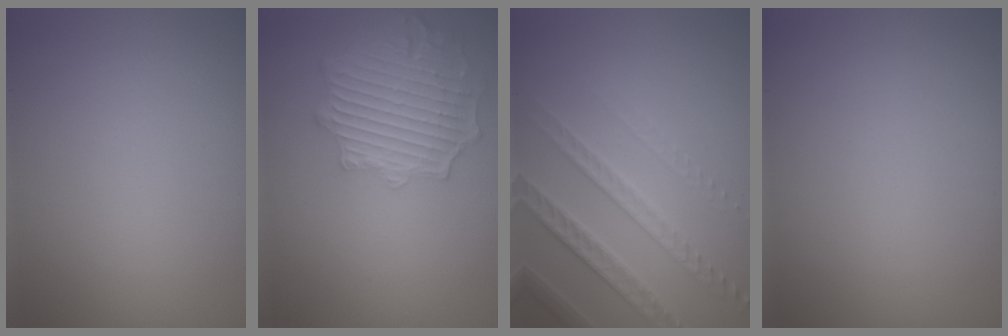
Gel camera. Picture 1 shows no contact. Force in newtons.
{"total": 6.3, "press": 5.0, "slide": 3.7}
{"total": 5.0, "press": 3.2, "slide": 3.9}
{"total": 0.0}